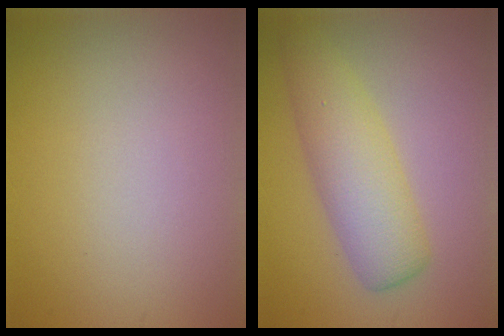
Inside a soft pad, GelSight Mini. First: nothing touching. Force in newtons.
{"total": 5.0, "press": 5.0, "slide": 0.1}